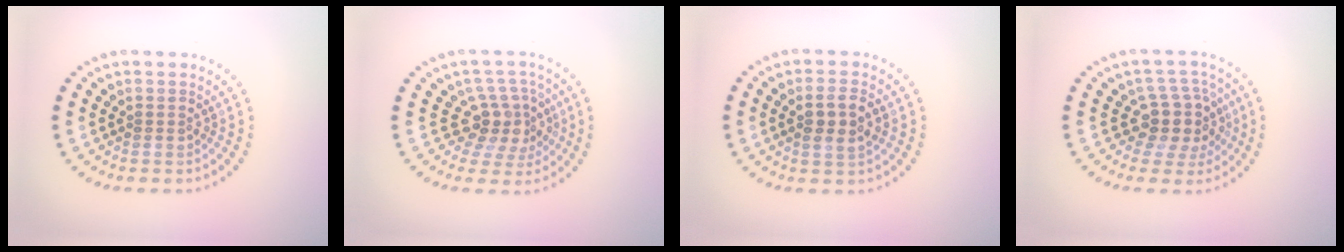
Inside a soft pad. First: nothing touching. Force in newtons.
{"total": 3.7, "press": 2.9, "slide": 2.3}
{"total": 2.8, "press": 2.7, "slide": 0.6}
{"total": 3.8, "press": 3.1, "slide": 2.3}